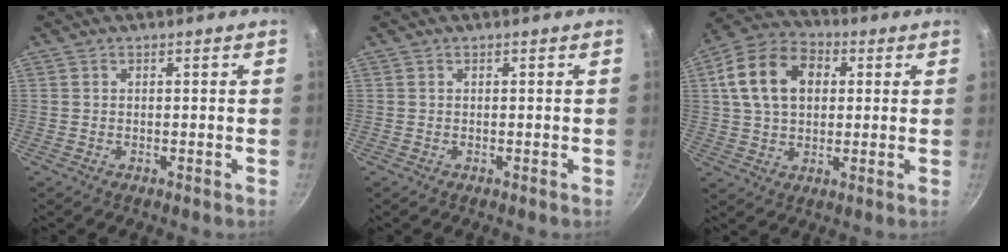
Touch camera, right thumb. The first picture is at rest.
{"total": 0.0}
{"total": 14.7, "force": [3.4, 10.4, 9.9], "torque": [-0.158, 0.017, 0.044]}